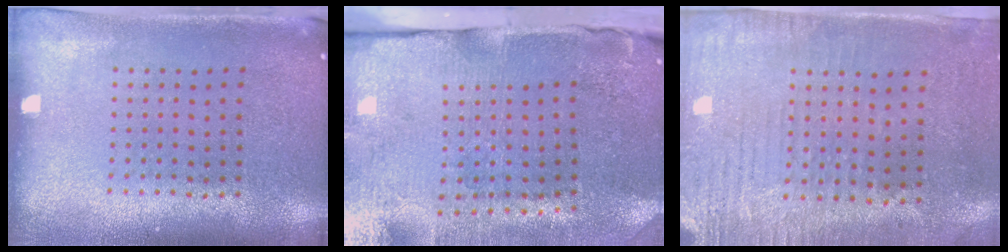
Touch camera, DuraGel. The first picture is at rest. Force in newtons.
{"total": 4.7, "press": 3.8, "slide": 2.9}
{"total": 3.0, "press": 2.5, "slide": 1.6}